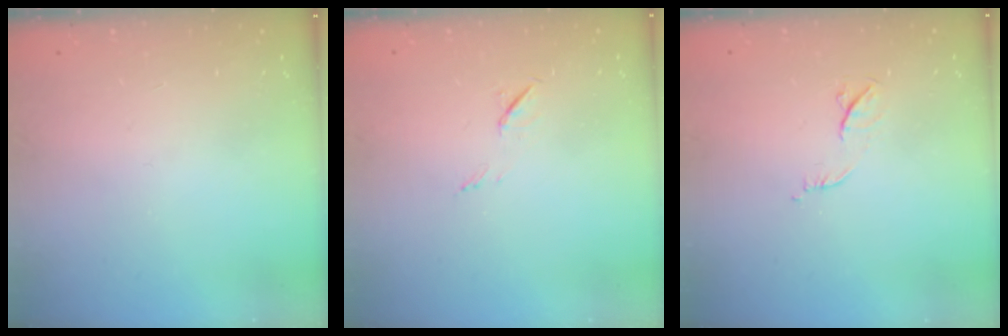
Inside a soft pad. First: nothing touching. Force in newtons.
{"total": 5.5, "press": 5.3, "slide": 1.5}
{"total": 6.2, "press": 6.1, "slide": 1.1}